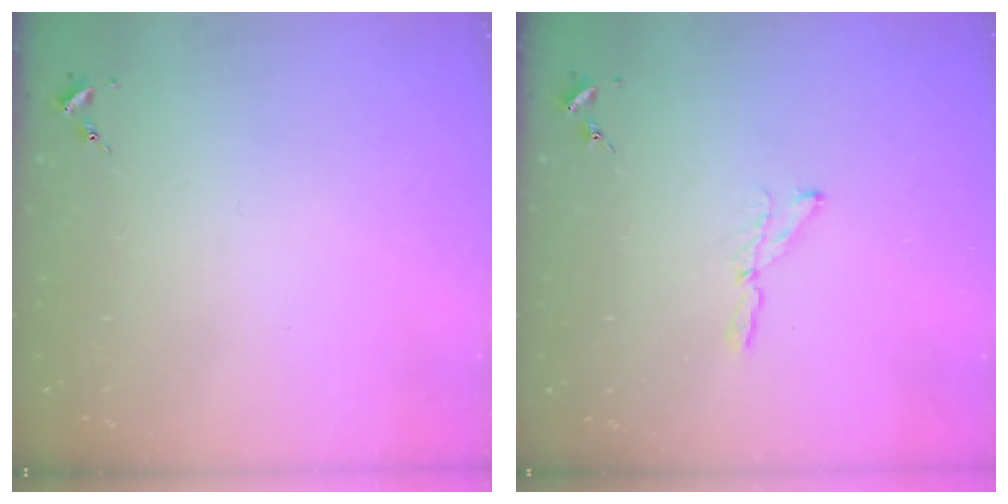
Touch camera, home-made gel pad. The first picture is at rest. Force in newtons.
{"total": 3.9, "press": 3.8, "slide": 0.4}